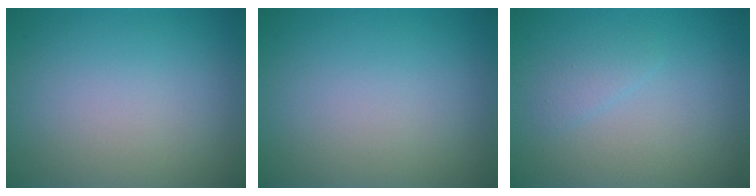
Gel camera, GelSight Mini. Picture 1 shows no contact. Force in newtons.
{"total": 0.0}
{"total": 1.1, "press": 1.1, "slide": 0.1}